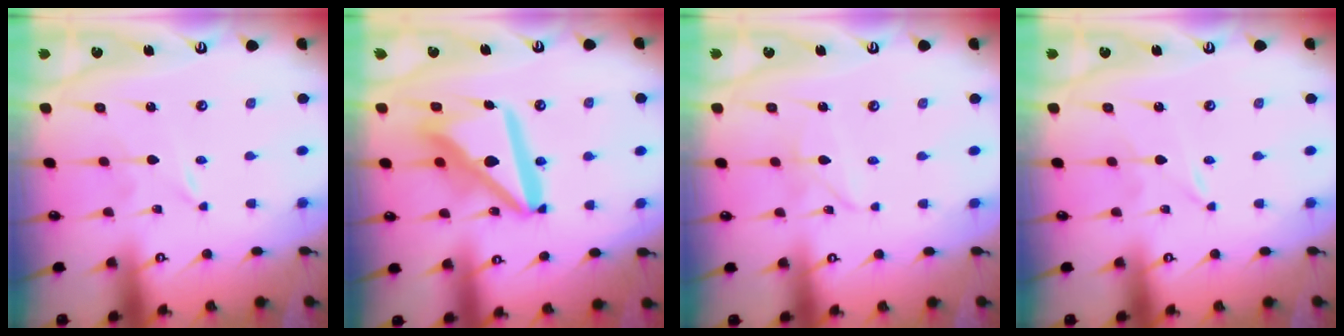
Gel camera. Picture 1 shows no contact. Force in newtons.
{"total": 16.9, "press": 16.8, "slide": 2.0}
{"total": 3.7, "press": 3.7, "slide": 0.1}
{"total": 0.0}